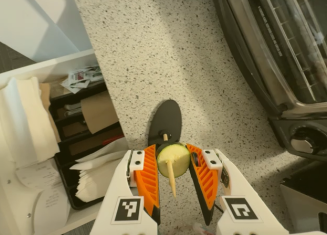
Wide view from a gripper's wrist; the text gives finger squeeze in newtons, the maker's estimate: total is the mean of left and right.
{"total": 8.1, "left": 8.2, "right": 8.1}